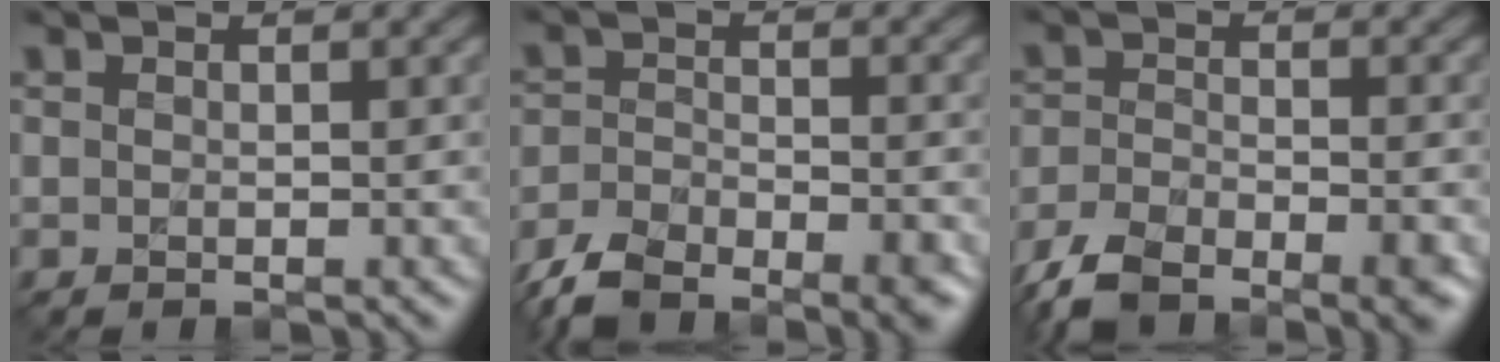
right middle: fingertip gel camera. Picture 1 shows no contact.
{"total": 7.9, "force": [-6.3, 2.8, 3.8], "torque": [-0.065, -0.022, -0.110]}
{"total": 7.8, "force": [-5.9, 2.9, 4.2], "torque": [-0.072, -0.028, -0.105]}